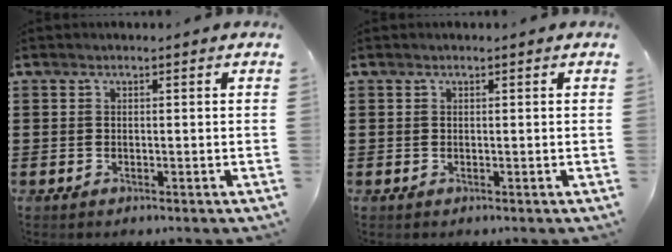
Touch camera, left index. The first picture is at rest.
{"total": 0.0}